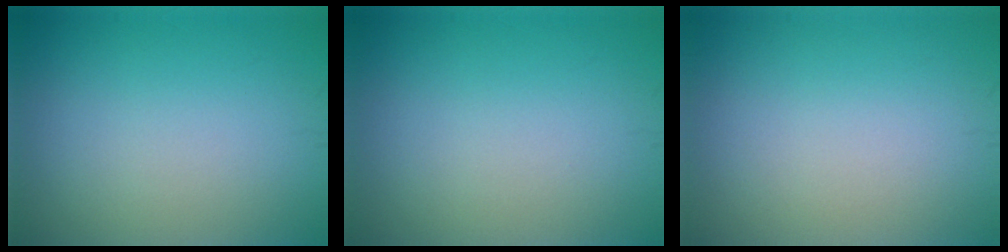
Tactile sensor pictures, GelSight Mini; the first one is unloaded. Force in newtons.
{"total": 0.0}
{"total": 0.0}